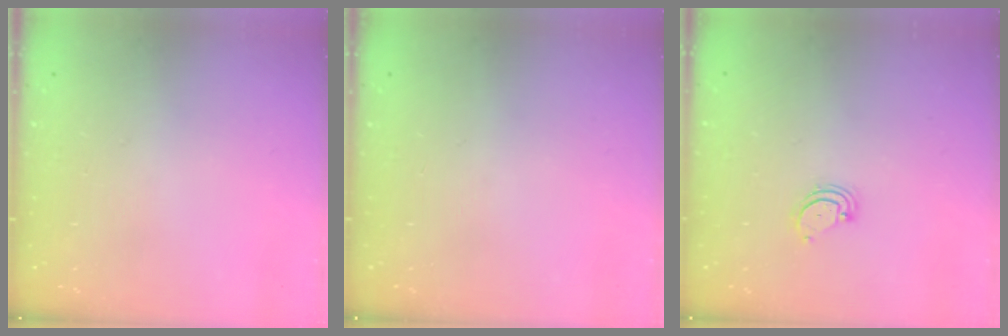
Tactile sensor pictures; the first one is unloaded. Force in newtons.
{"total": 0.0}
{"total": 3.0, "press": 3.0, "slide": 0.4}